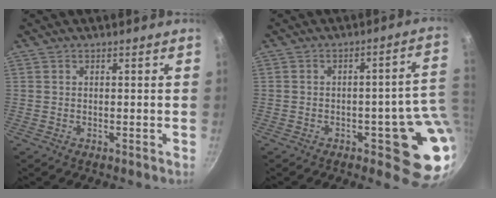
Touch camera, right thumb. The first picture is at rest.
{"total": 12.7, "force": [-1.6, 5.1, 11.5], "torque": [-0.074, 0.015, -0.017]}